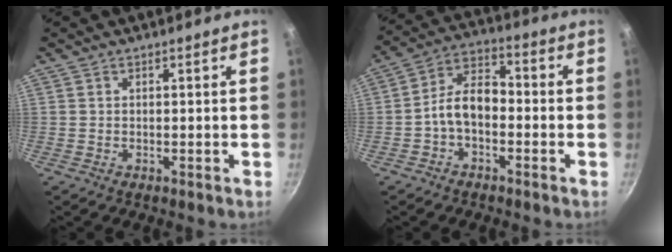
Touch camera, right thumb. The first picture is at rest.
{"total": 8.8, "force": [-1.9, 5.5, 6.7], "torque": [-0.108, 0.038, -0.048]}